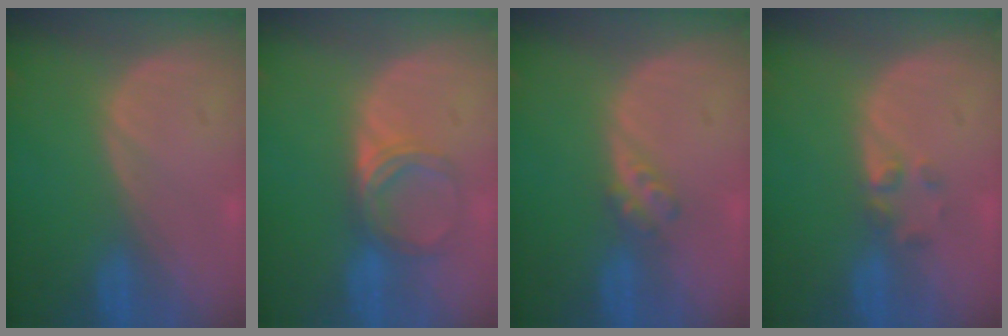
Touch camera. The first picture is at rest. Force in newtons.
{"total": 5.1, "press": 4.5, "slide": 2.3}
{"total": 2.7, "press": 2.3, "slide": 1.3}
{"total": 2.0, "press": 1.9, "slide": 0.8}